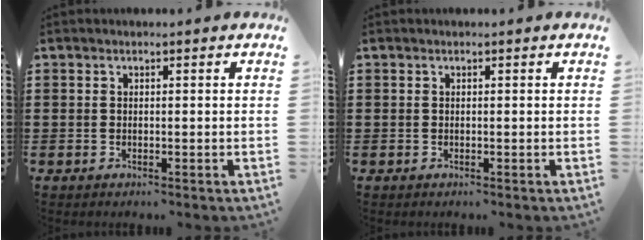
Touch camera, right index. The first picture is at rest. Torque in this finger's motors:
{"motor_torque": [-0.31, 1.83, 0.00, 0.01]}